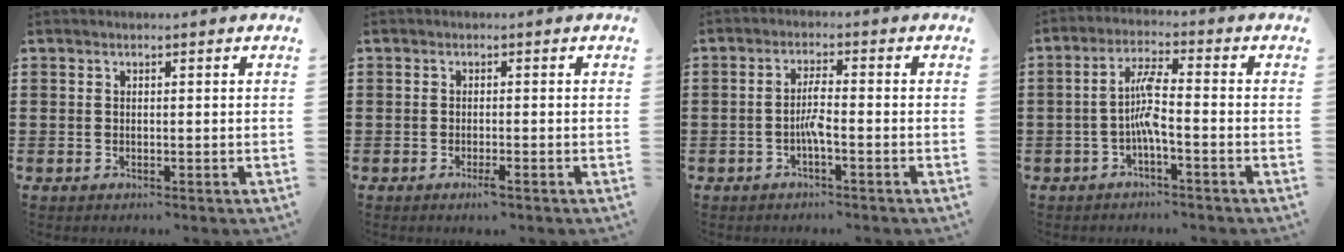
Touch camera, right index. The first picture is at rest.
{"total": 1.4, "force": [-0.9, 0.1, 1.1], "torque": [-0.019, -0.003, -0.016]}
{"total": 3.0, "force": [-1.2, 0.4, 2.8], "torque": [-0.067, -0.003, -0.027]}
{"total": 5.6, "force": [-1.5, 1.0, 5.3], "torque": [-0.112, 0.002, -0.034]}